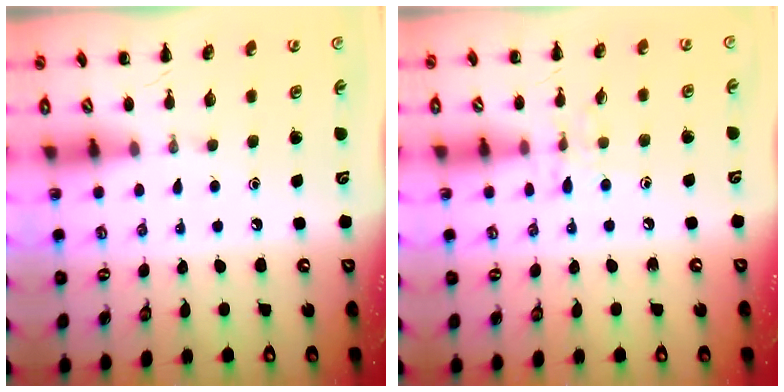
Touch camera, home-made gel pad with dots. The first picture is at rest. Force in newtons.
{"total": 6.5, "press": 6.2, "slide": 1.8}